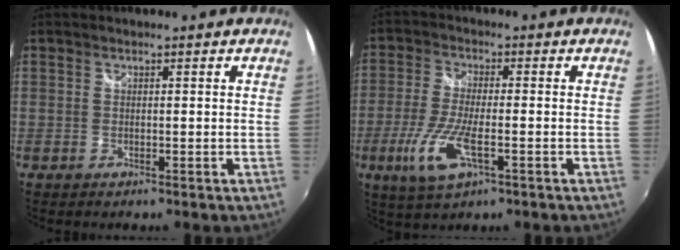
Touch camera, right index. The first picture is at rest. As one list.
[{"total": 10.0, "force": [-3.9, 2.9, 8.7], "torque": [-0.190, -0.018, -0.074]}]